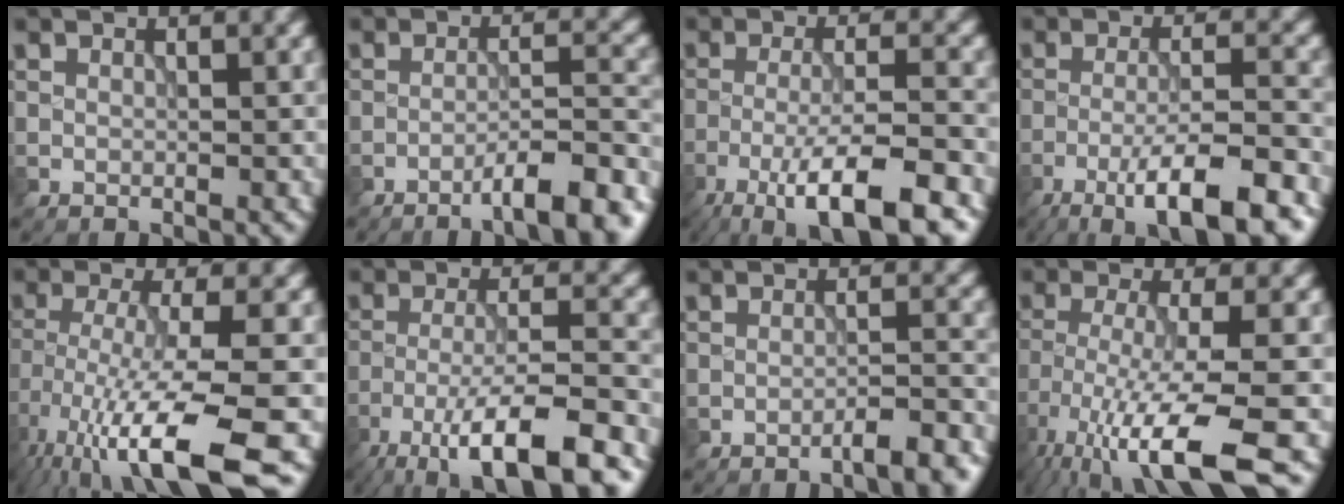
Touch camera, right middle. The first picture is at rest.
{"total": 7.3, "force": [-5.0, 1.2, 5.2], "torque": [-0.061, 0.018, -0.076]}
{"total": 9.0, "force": [-5.3, 1.5, 7.0], "torque": [-0.114, 0.001, -0.096]}
{"total": 8.5, "force": [-4.9, 1.3, 6.8], "torque": [-0.108, 0.004, -0.085]}
{"total": 12.1, "force": [-6.9, 2.6, 9.6], "torque": [-0.182, -0.017, -0.117]}
{"total": 10.6, "force": [-6.7, 2.1, 8.0], "torque": [-0.133, 0.003, -0.115]}
{"total": 4.0, "force": [-2.9, 0.8, 2.7], "torque": [-0.029, 0.011, -0.048]}
{"total": 10.2, "force": [-6.1, 2.0, 8.0], "torque": [-0.144, -0.013, -0.111]}